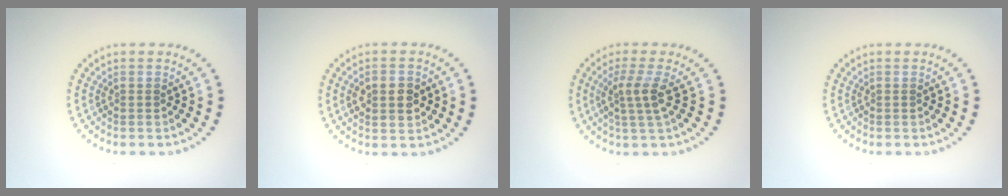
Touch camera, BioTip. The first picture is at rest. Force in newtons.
{"total": 3.6, "press": 3.6, "slide": 0.1}
{"total": 2.7, "press": 2.0, "slide": 1.8}
{"total": 0.0}